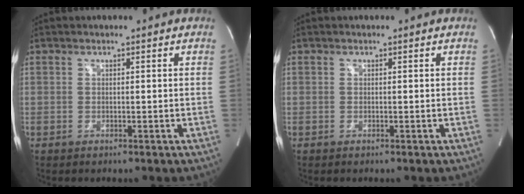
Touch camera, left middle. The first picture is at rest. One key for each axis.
{"total": 0.0}